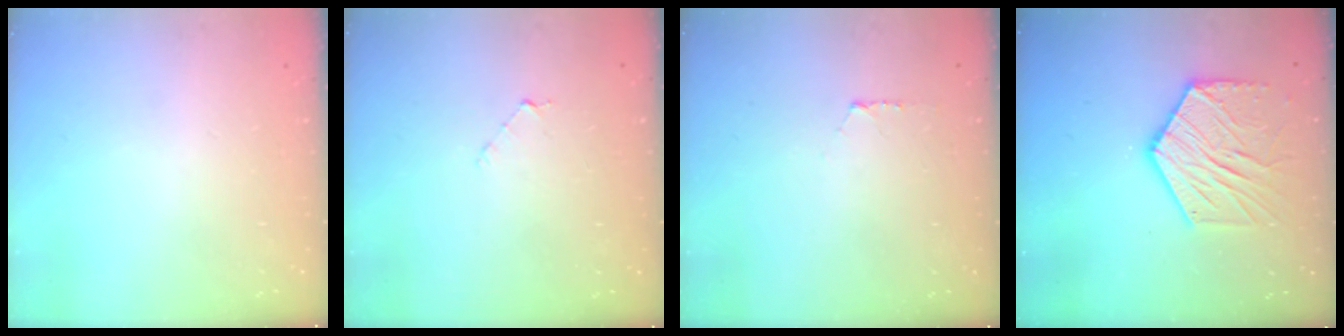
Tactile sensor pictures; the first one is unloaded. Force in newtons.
{"total": 3.8, "press": 3.7, "slide": 0.3}
{"total": 3.6, "press": 3.5, "slide": 0.4}
{"total": 15.5, "press": 15.5, "slide": 1.2}